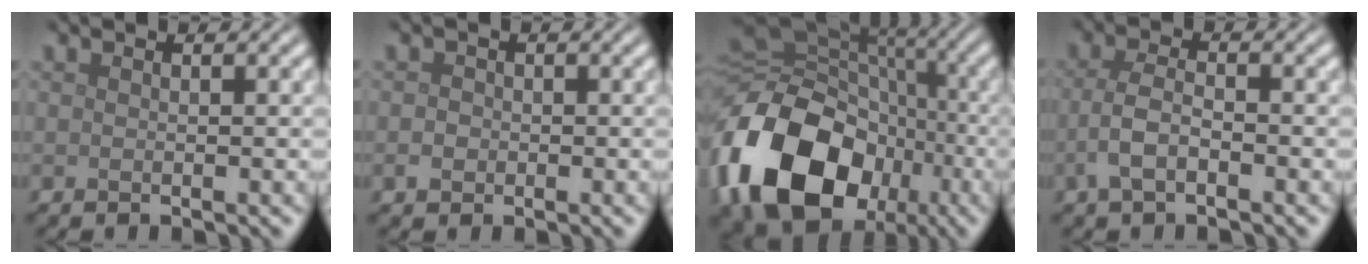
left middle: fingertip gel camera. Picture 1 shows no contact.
{"total": 1.2, "force": [-0.3, 1.1, 0.4], "torque": [-0.002, -0.001, -0.010]}
{"total": 17.8, "force": [-6.2, 13.5, 9.9], "torque": [-0.237, -0.028, -0.112]}
{"total": 2.8, "force": [-1.1, 1.3, 2.3], "torque": [-0.051, 0.001, -0.025]}